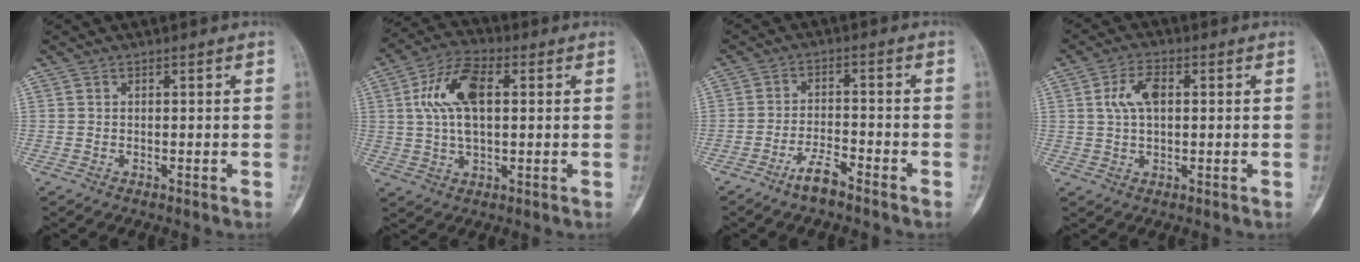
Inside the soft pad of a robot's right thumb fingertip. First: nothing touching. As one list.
[{"total": 11.7, "force": [2.3, 6.0, 9.8], "torque": [-0.193, 0.016, 0.039]}, {"total": 4.8, "force": [-3.6, 1.1, 3.0], "torque": [-0.060, 0.022, -0.069]}, {"total": 5.9, "force": [1.2, 3.2, 4.8], "torque": [-0.096, 0.008, 0.019]}]